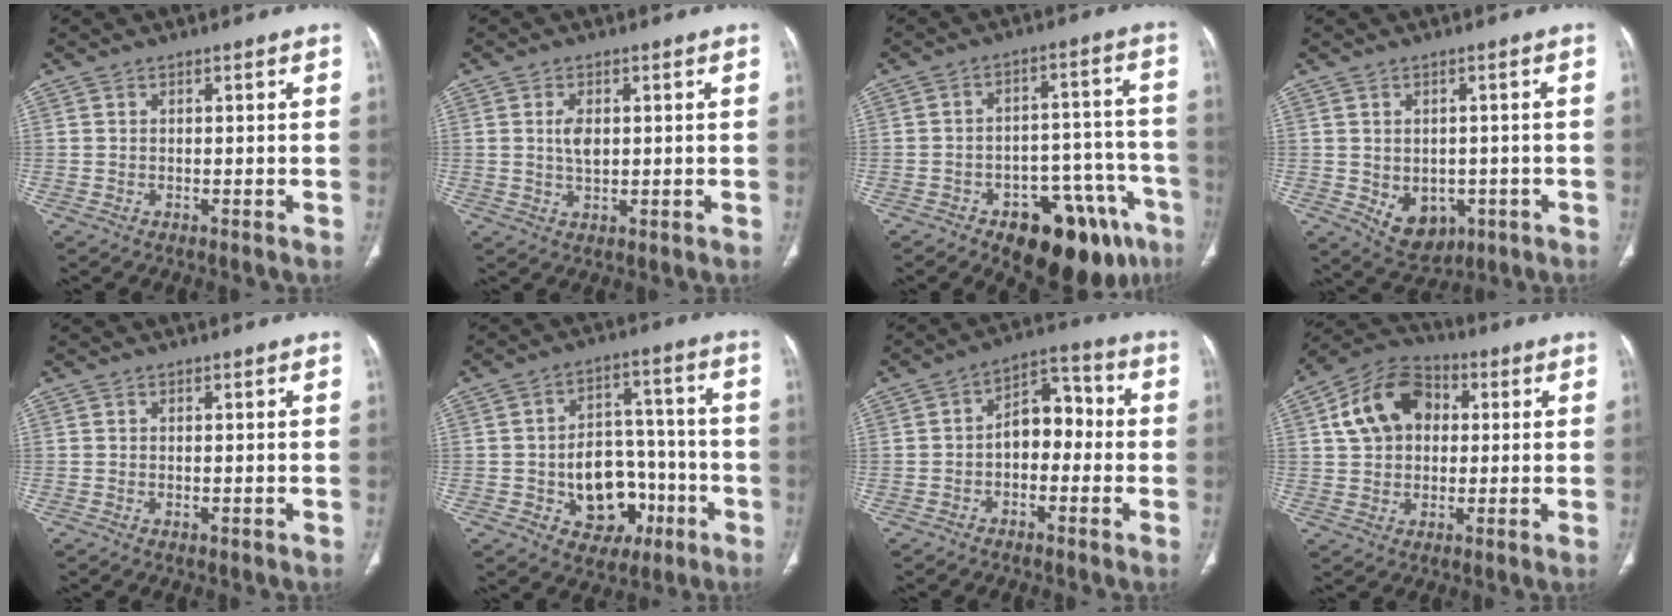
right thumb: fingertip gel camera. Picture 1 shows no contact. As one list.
[{"total": 3.4, "force": [0.6, 1.9, 2.7], "torque": [-0.042, -0.003, 0.013]}, {"total": 18.9, "force": [-11.1, 8.8, 12.4], "torque": [-0.094, 0.080, -0.146]}, {"total": 8.1, "force": [-2.2, 6.1, 4.8], "torque": [-0.051, 0.005, -0.012]}, {"total": 0.6, "force": [-0.1, 0.3, 0.5], "torque": [-0.011, -0.003, 0.000]}, {"total": 14.0, "force": [-4.4, 10.3, 8.3], "torque": [-0.074, 0.046, -0.051]}, {"total": 8.3, "force": [-1.1, 5.6, 6.1], "torque": [-0.057, 0.040, -0.032]}, {"total": 13.4, "force": [2.9, 10.0, 8.5], "torque": [-0.126, 0.017, 0.040]}]